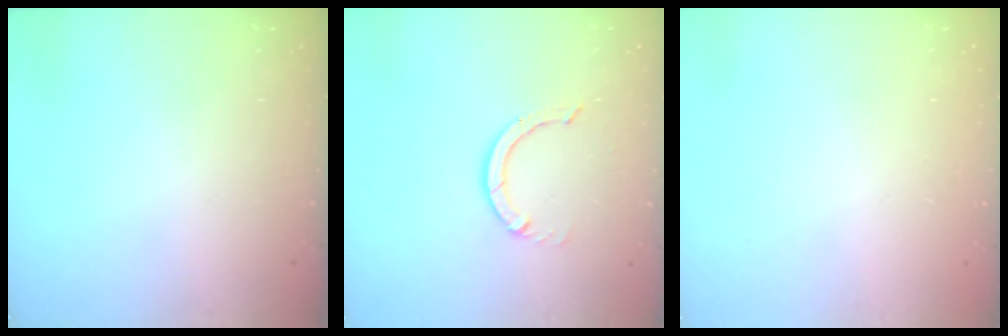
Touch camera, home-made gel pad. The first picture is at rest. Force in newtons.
{"total": 3.7, "press": 3.7, "slide": 0.3}
{"total": 2.6, "press": 2.6, "slide": 0.2}